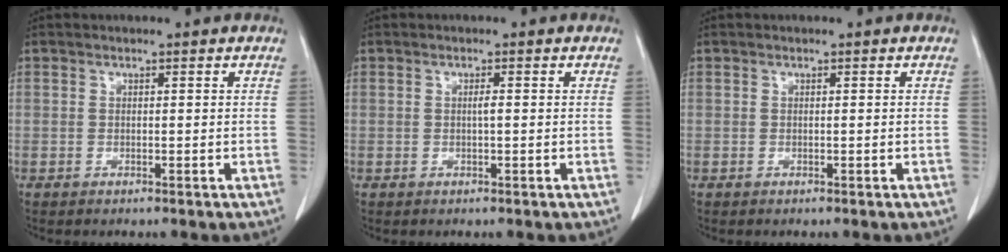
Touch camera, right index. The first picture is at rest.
{"total": 0.9, "force": [0.0, 0.0, 0.9], "torque": [-0.016, 0.000, 0.000]}
{"total": 0.0}